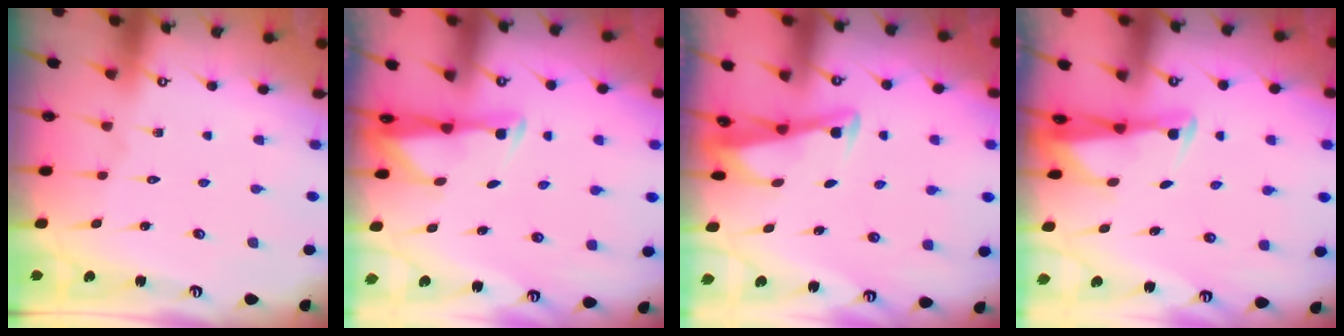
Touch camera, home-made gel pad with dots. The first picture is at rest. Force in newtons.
{"total": 2.6, "press": 2.6, "slide": 0.4}
{"total": 3.4, "press": 3.4, "slide": 0.4}
{"total": 2.8, "press": 2.7, "slide": 0.6}